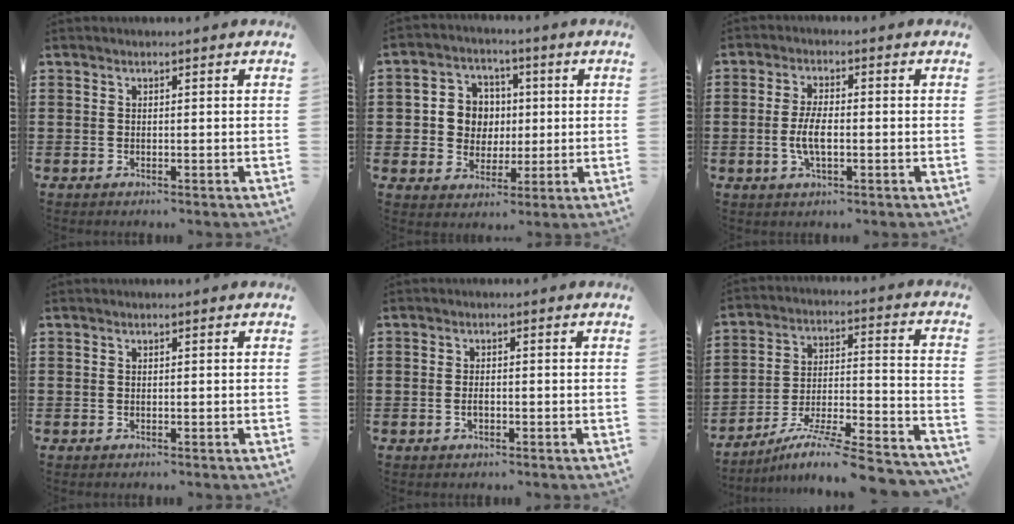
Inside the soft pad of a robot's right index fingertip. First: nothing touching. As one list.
[{"total": 6.3, "force": [0.2, 6.1, 1.8], "torque": [-0.052, 0.016, 0.002]}, {"total": 4.8, "force": [-0.8, 1.8, 4.3], "torque": [-0.098, -0.002, -0.022]}, {"total": 0.0}, {"total": 1.5, "force": [-0.4, 0.7, 1.2], "torque": [-0.024, 0.001, -0.007]}, {"total": 9.1, "force": [-7.6, 0.1, 5.0], "torque": [-0.081, -0.002, -0.153]}]